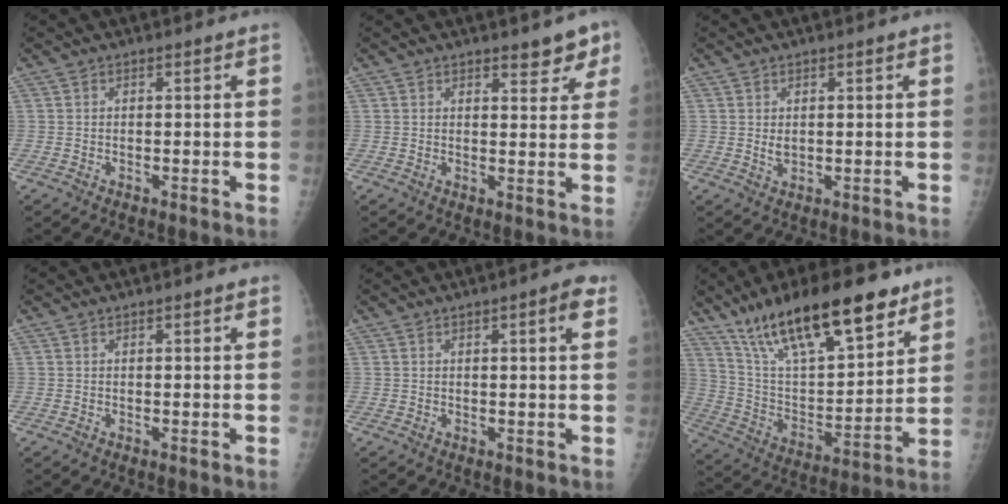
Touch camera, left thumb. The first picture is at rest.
{"total": 4.7, "force": [3.3, 2.0, 2.8], "torque": [-0.007, -0.017, 0.039]}
{"total": 1.5, "force": [0.4, 0.9, 1.1], "torque": [-0.015, -0.005, 0.010]}
{"total": 0.8, "force": [0.4, 0.1, 0.6], "torque": [-0.009, 0.001, 0.005]}
{"total": 3.7, "force": [1.7, 0.6, 3.2], "torque": [-0.039, -0.002, 0.019]}
{"total": 24.7, "force": [16.4, 8.2, 16.6], "torque": [-0.248, -0.047, 0.287]}